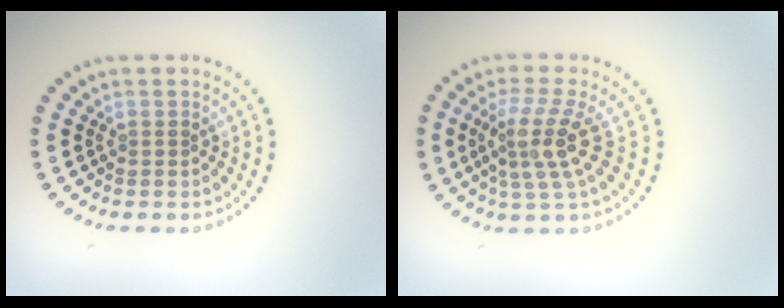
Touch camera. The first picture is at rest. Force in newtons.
{"total": 4.0, "press": 2.8, "slide": 2.8}